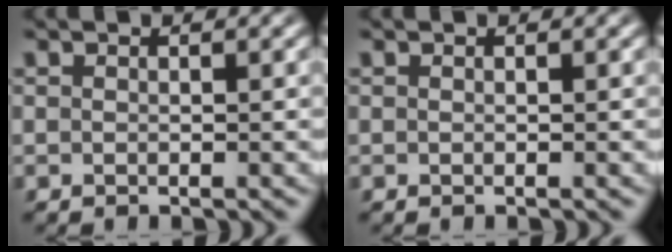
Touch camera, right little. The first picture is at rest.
{"total": 0.0}